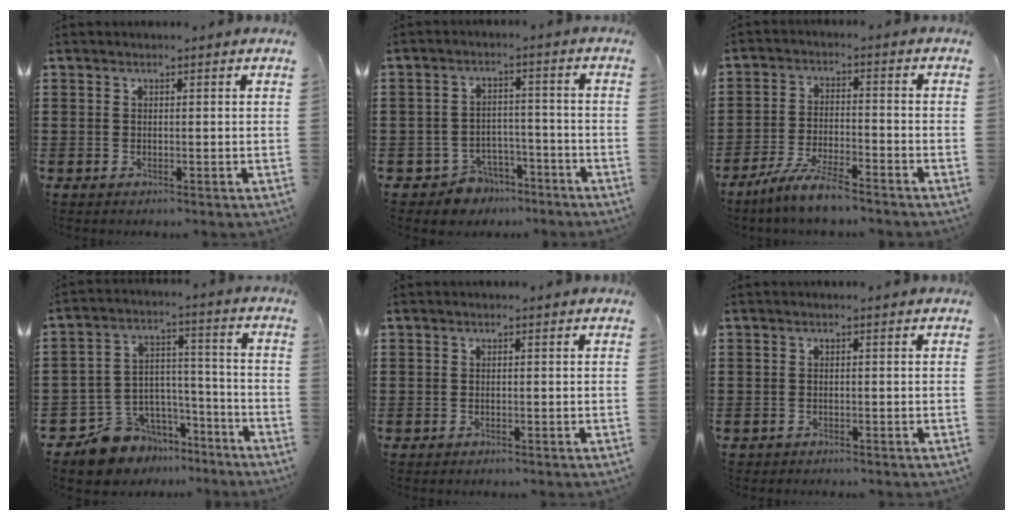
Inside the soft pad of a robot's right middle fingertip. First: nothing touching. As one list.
[{"total": 4.7, "force": [-4.3, 1.8, 0.2], "torque": [-0.021, 0.008, -0.089]}, {"total": 6.4, "force": [-5.5, 0.4, 3.2], "torque": [-0.078, -0.012, -0.107]}, {"total": 8.8, "force": [-7.7, 4.3, 0.0], "torque": [-0.031, 0.007, -0.150]}, {"total": 0.6, "force": [-0.6, 0.2, 0.0], "torque": [-0.001, 0.000, -0.012]}, {"total": 0.9, "force": [-0.8, 0.2, -0.1], "torque": [-0.002, 0.000, -0.018]}]